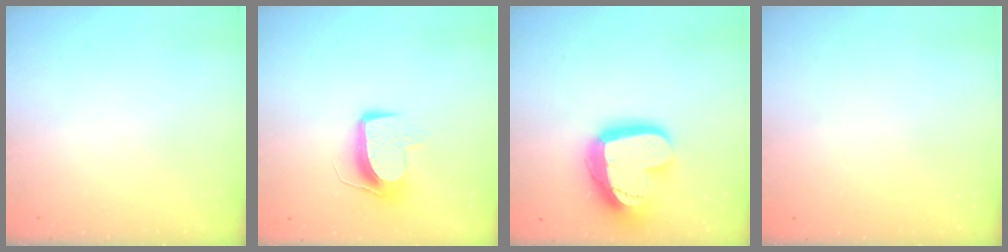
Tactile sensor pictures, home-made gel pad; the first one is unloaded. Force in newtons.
{"total": 9.6, "press": 9.6, "slide": 0.2}
{"total": 19.5, "press": 19.4, "slide": 1.4}
{"total": 0.0}